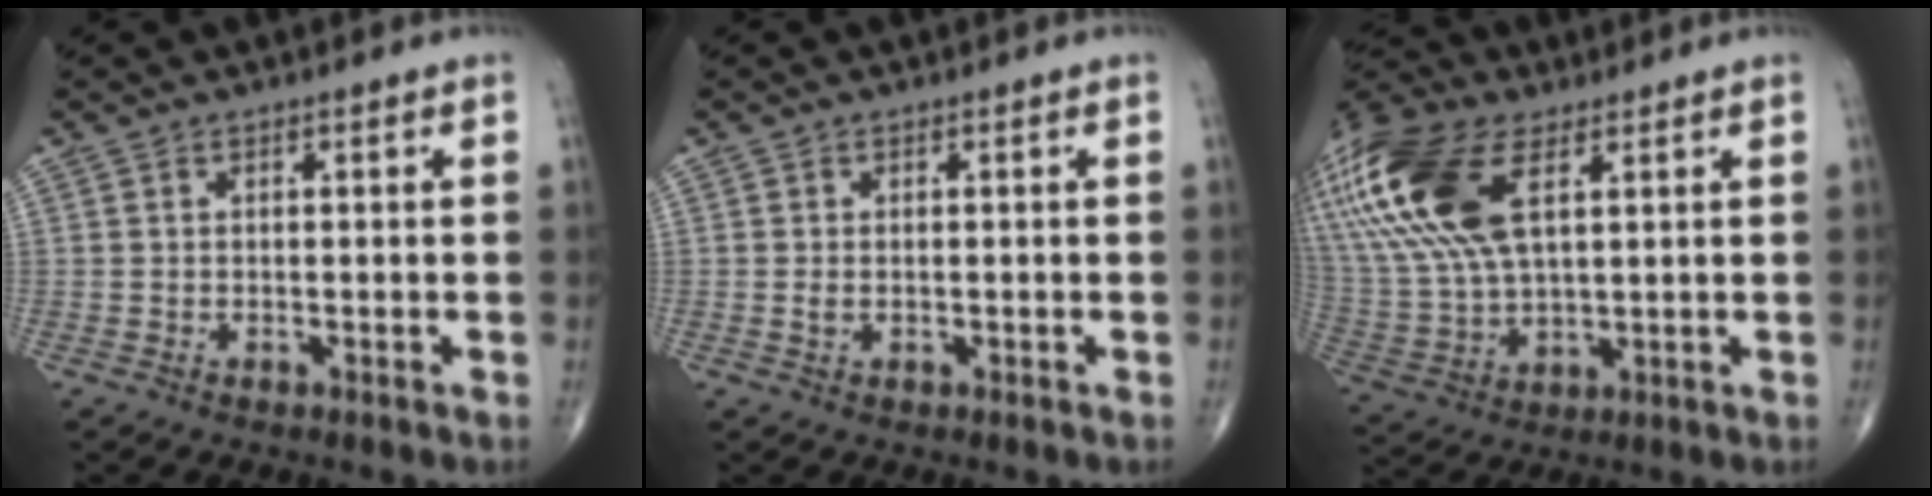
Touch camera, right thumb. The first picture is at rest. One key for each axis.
{"total": 1.1, "fx": -0.1, "fy": 0.7, "fz": 0.9, "tx": -0.021, "ty": 0.000, "tz": -0.001}
{"total": 23.2, "fx": 9.1, "fy": 11.4, "fz": 18.0, "tx": -0.423, "ty": 0.000, "tz": 0.176}